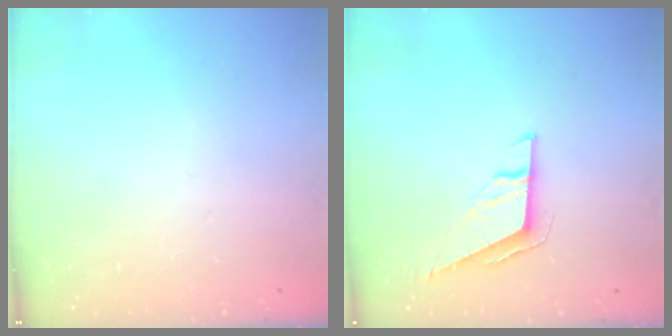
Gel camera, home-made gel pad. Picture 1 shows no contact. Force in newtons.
{"total": 6.0, "press": 5.9, "slide": 0.9}